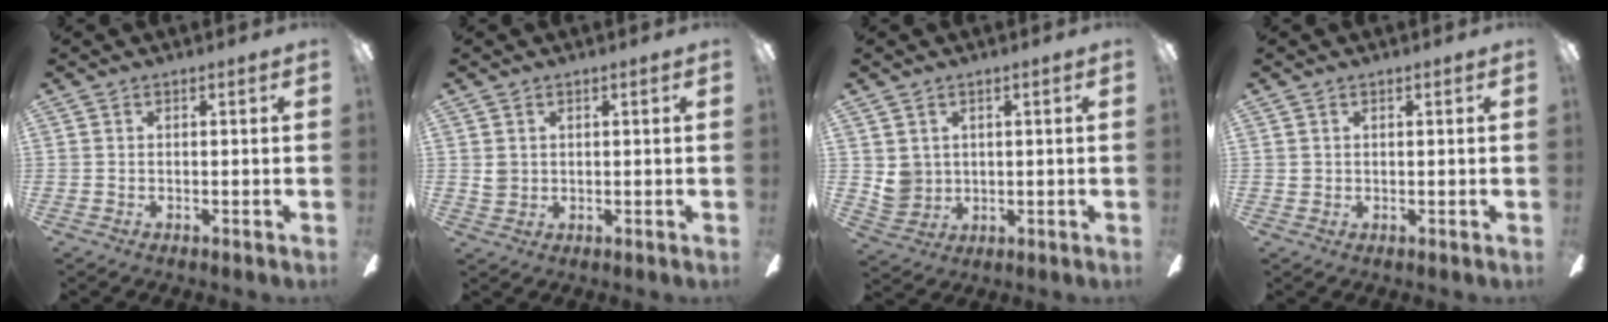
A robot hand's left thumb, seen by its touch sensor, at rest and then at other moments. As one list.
[{"total": 3.3, "force": [1.2, 3.0, 1.0], "torque": [-0.015, 0.001, 0.023]}, {"total": 5.4, "force": [2.2, 4.9, 1.0], "torque": [-0.028, -0.001, 0.048]}, {"total": 1.3, "force": [0.7, 1.1, 0.1], "torque": [-0.002, 0.003, 0.013]}]